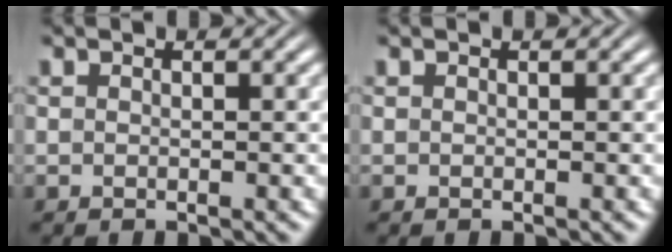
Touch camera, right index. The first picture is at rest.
{"total": 0.0}